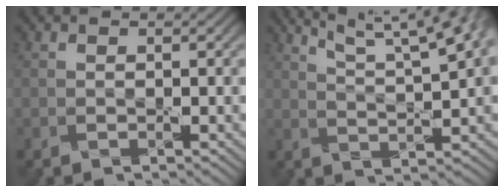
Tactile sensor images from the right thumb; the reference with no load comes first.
{"total": 10.8, "force": [7.2, 2.2, 7.7], "torque": [-0.108, 0.020, 0.091]}